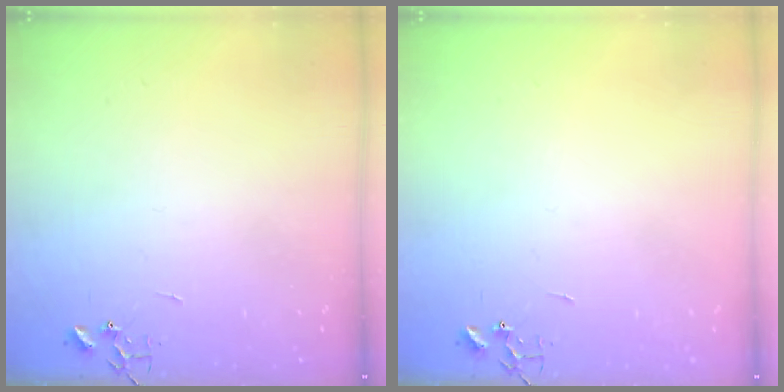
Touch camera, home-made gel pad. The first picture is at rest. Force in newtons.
{"total": 0.0}